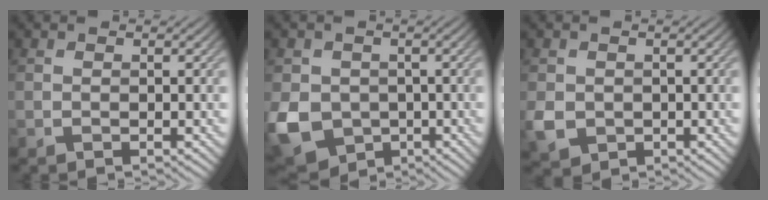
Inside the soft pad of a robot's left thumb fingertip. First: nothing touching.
{"total": 8.9, "force": [-2.0, 7.5, 4.5], "torque": [-0.126, -0.029, -0.038]}
{"total": 3.4, "force": [-0.4, 3.0, 1.5], "torque": [-0.044, -0.012, -0.008]}